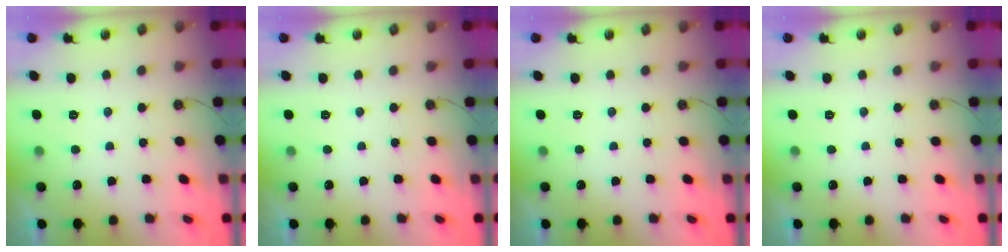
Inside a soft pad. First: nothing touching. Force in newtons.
{"total": 0.0}
{"total": 0.0}
{"total": 0.0}